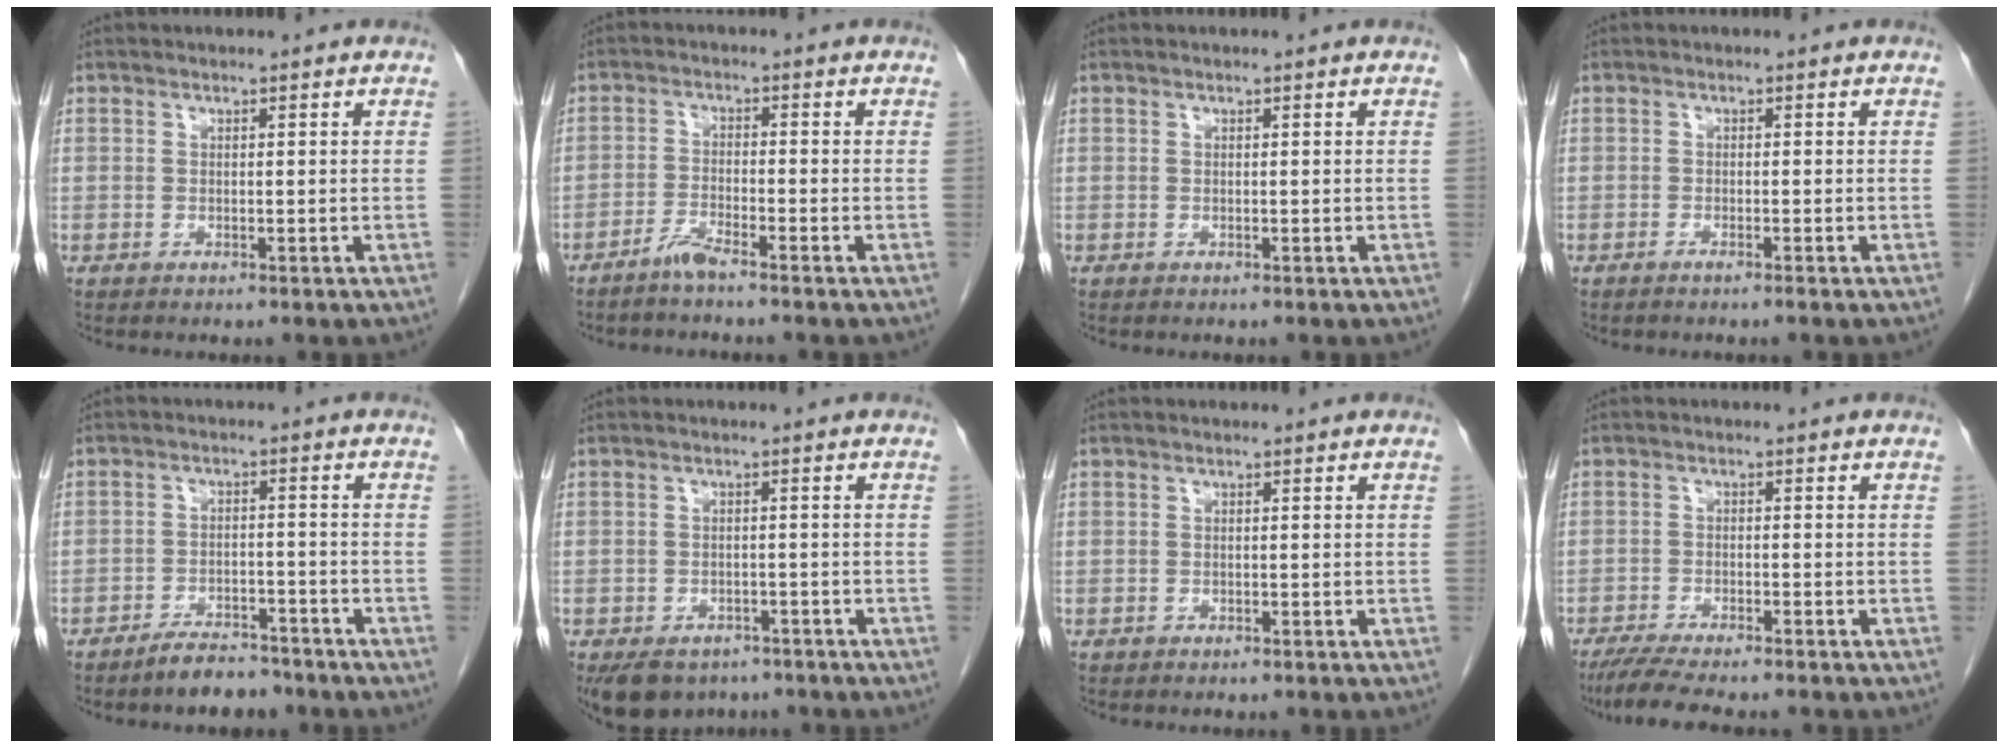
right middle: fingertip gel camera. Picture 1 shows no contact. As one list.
[{"total": 3.0, "force": [-2.6, -0.3, 1.5], "torque": [-0.033, -0.005, -0.057]}, {"total": 0.0}, {"total": 1.0, "force": [-0.8, -0.2, 0.6], "torque": [-0.010, 0.001, -0.015]}, {"total": 5.3, "force": [-4.6, 1.8, 2.1], "torque": [-0.040, -0.001, -0.073]}, {"total": 7.4, "force": [-5.5, 4.4, 2.3], "torque": [-0.040, -0.001, -0.077]}, {"total": 0.0}, {"total": 8.2, "force": [-7.0, 0.8, 4.2], "torque": [-0.071, -0.020, -0.113]}]